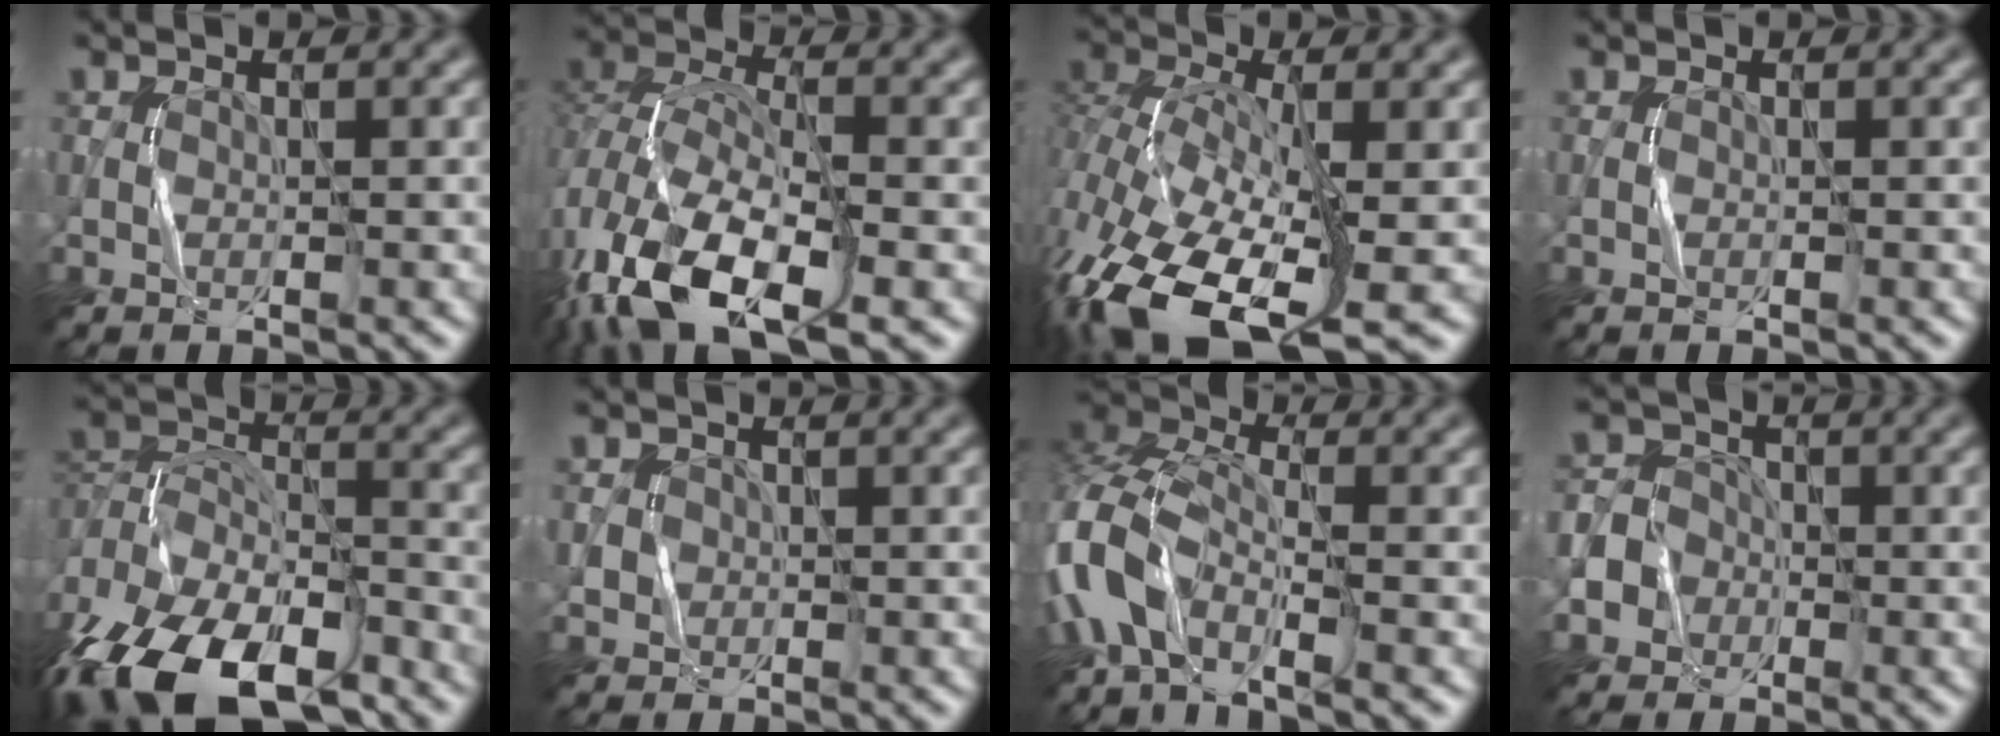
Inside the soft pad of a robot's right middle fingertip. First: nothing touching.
{"total": 13.4, "force": [-7.2, 6.0, 9.6], "torque": [-0.212, -0.025, -0.136]}
{"total": 15.7, "force": [-6.9, 7.4, 12.0], "torque": [-0.295, -0.027, -0.112]}
{"total": 0.0}
{"total": 14.8, "force": [-9.5, 7.4, 8.5], "torque": [-0.196, -0.003, -0.164]}
{"total": 1.3, "force": [0.0, 1.3, 0.2], "torque": [0.004, -0.003, 0.007]}
{"total": 7.2, "force": [-3.1, 3.8, 5.3], "torque": [-0.121, 0.007, -0.084]}
{"total": 5.5, "force": [-2.1, 5.0, 1.0], "torque": [-0.010, 0.007, -0.058]}